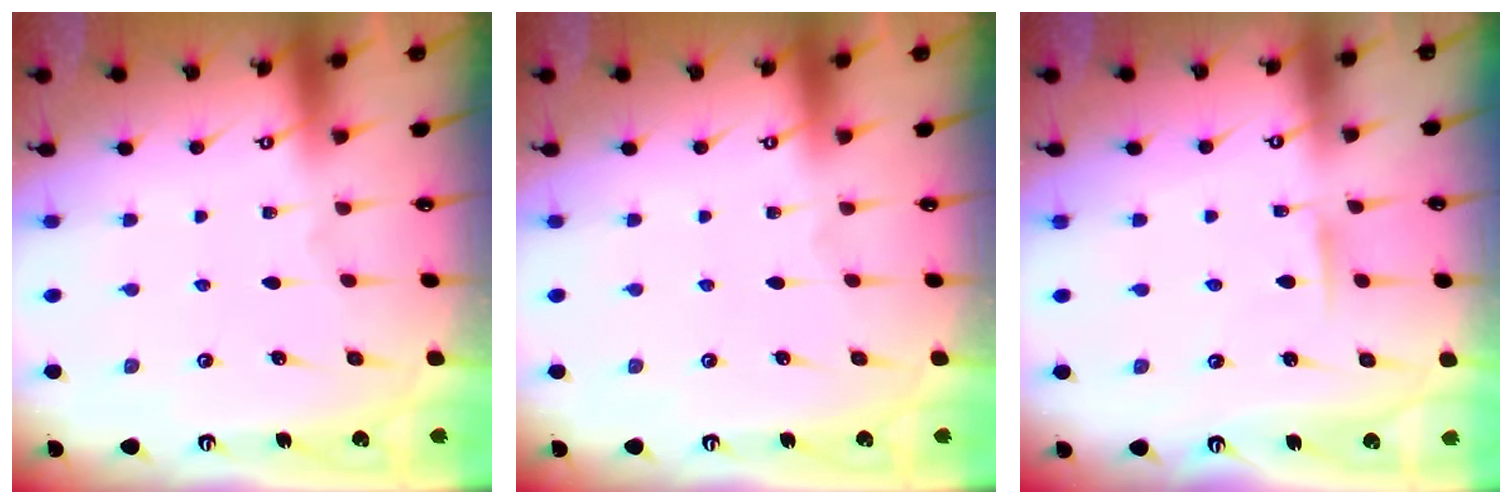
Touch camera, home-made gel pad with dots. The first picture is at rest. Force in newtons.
{"total": 0.0}
{"total": 4.0, "press": 3.9, "slide": 0.5}